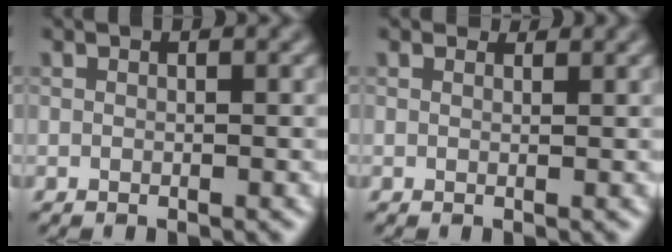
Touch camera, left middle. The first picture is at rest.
{"total": 1.4, "force": [1.2, 0.7, 0.3], "torque": [-0.009, 0.000, 0.001]}